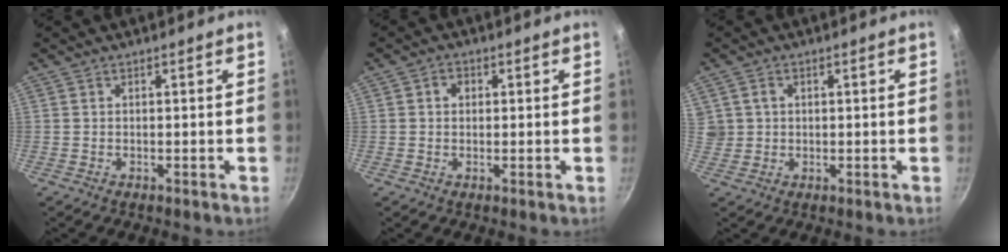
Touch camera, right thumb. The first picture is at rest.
{"total": 2.5, "force": [0.6, 2.1, 1.3], "torque": [-0.007, 0.004, 0.006]}
{"total": 3.7, "force": [1.0, 3.3, 1.3], "torque": [-0.011, 0.007, 0.023]}